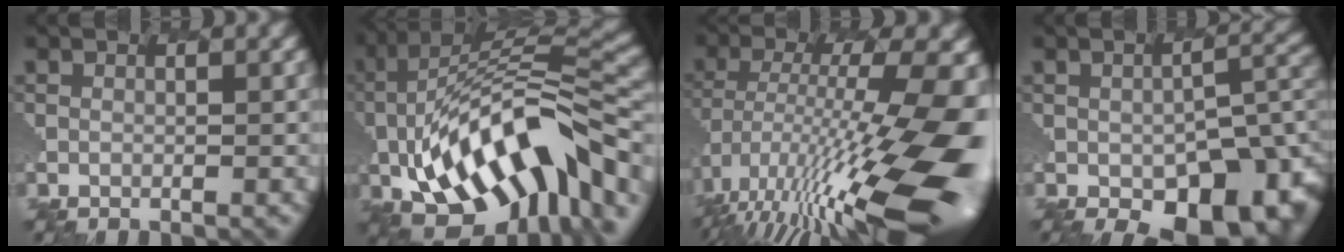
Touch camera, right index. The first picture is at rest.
{"total": 14.4, "force": [-3.6, 7.1, 12.0], "torque": [-0.215, 0.018, -0.058]}
{"total": 15.4, "force": [-4.5, 4.4, 14.0], "torque": [-0.260, 0.004, -0.067]}
{"total": 12.2, "force": [-6.7, 5.9, 8.3], "torque": [-0.090, -0.021, -0.080]}